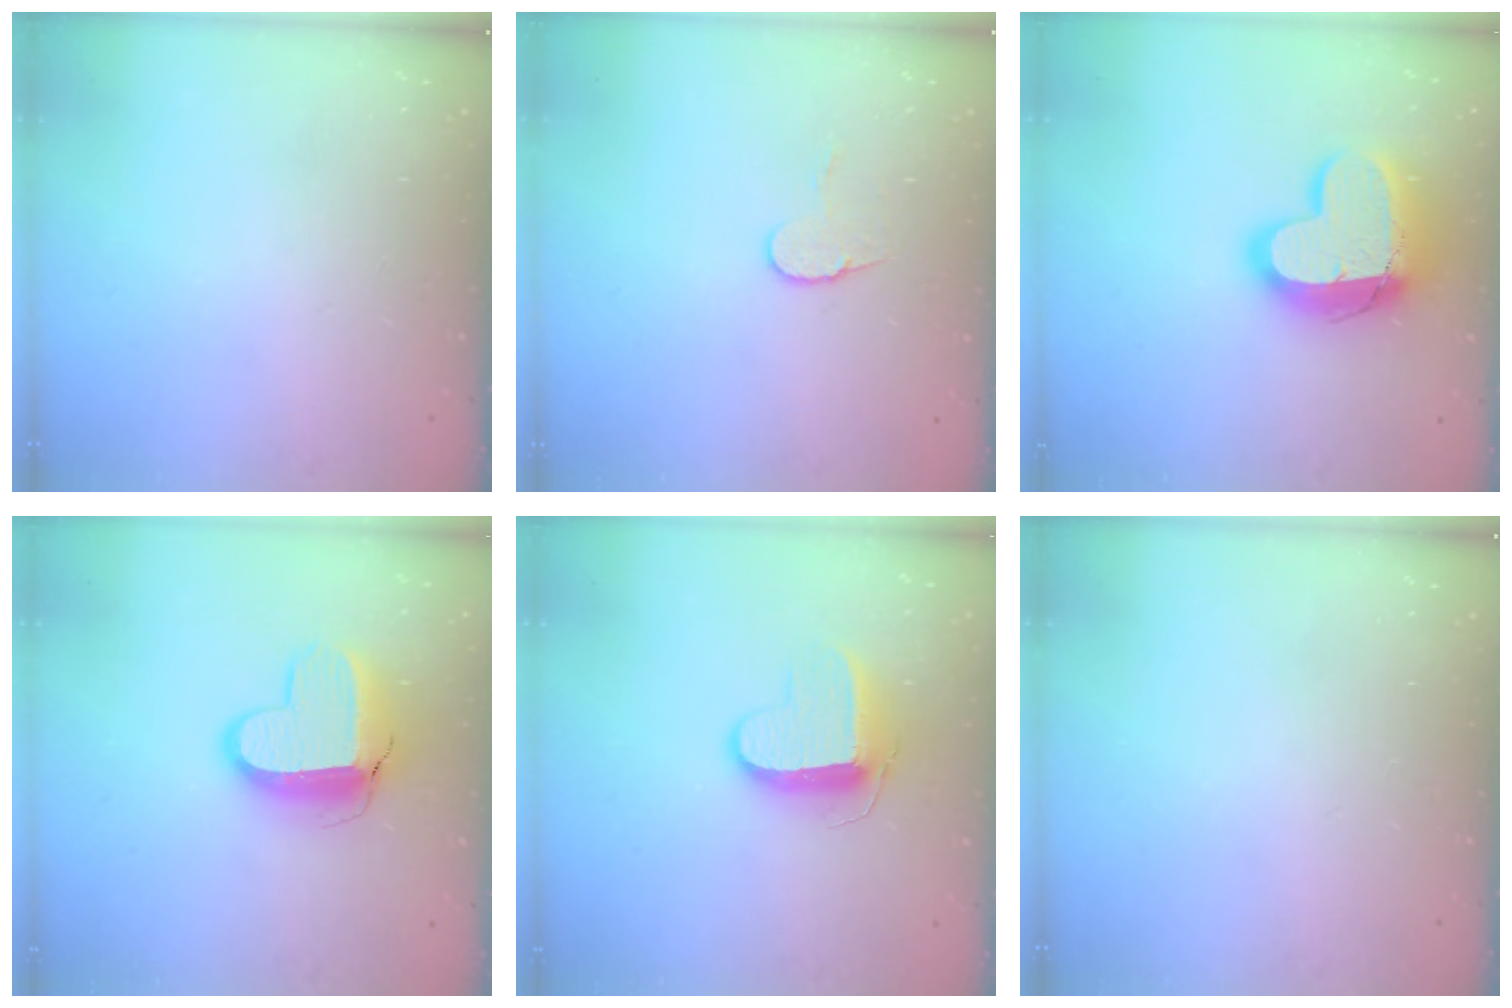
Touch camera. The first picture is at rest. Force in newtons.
{"total": 7.3, "press": 7.3, "slide": 0.4}
{"total": 17.2, "press": 17.1, "slide": 1.5}
{"total": 12.8, "press": 12.8, "slide": 1.0}
{"total": 9.3, "press": 9.3, "slide": 0.5}
{"total": 0.0}